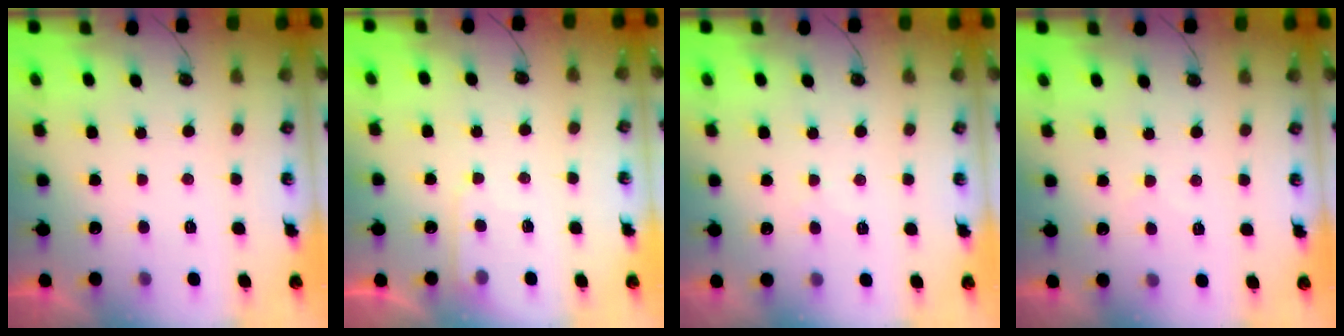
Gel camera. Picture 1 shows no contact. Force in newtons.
{"total": 6.3, "press": 6.3, "slide": 0.7}
{"total": 3.8, "press": 3.8, "slide": 0.5}
{"total": 3.2, "press": 3.2, "slide": 0.5}